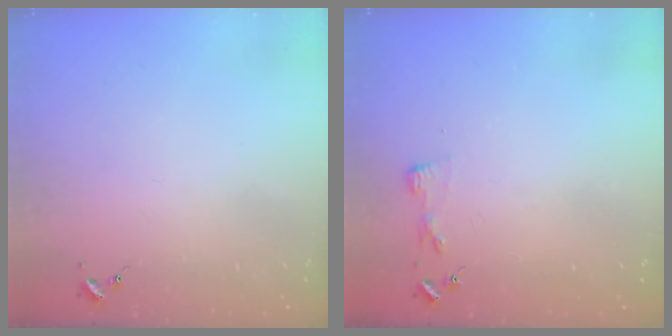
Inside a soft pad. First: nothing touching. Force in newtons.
{"total": 3.1, "press": 3.1, "slide": 0.4}